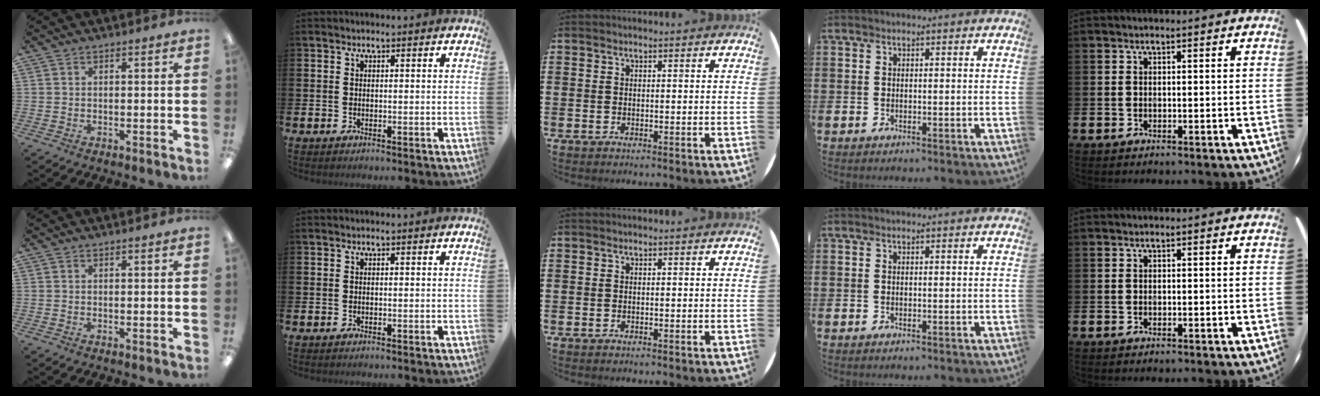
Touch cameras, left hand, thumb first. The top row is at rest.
{}